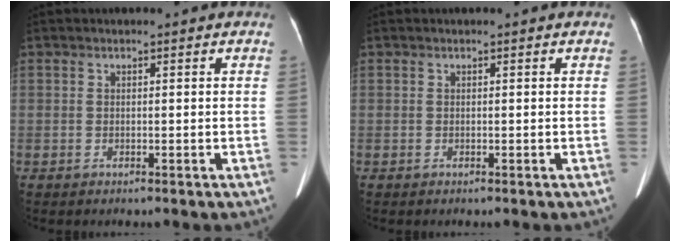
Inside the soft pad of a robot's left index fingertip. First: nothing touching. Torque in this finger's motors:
{"motor_torque": [0.08, 0.10, 0.01, 0.00]}